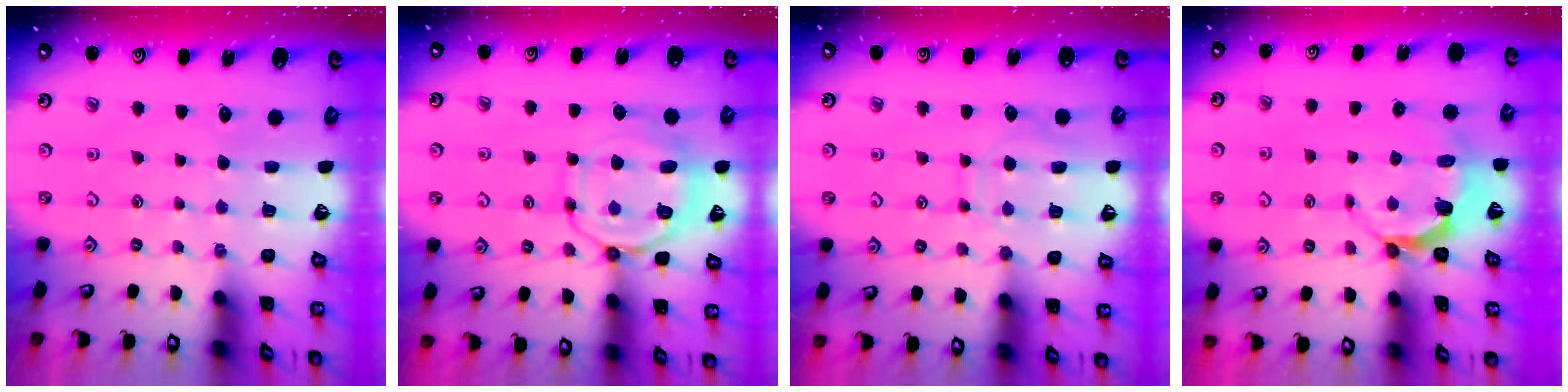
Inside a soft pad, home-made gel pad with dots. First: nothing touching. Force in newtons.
{"total": 12.3, "press": 12.3, "slide": 1.4}
{"total": 10.3, "press": 10.2, "slide": 0.9}
{"total": 4.7, "press": 3.7, "slide": 2.8}